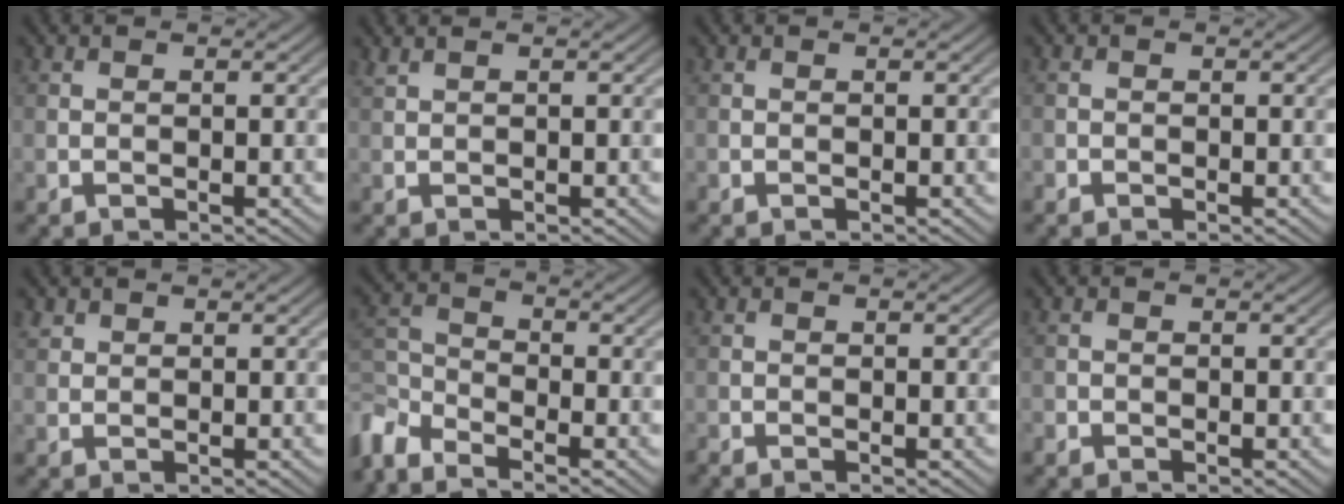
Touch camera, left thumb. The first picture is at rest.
{"total": 1.0, "force": [0.9, 0.0, 0.4], "torque": [-0.014, 0.007, 0.021]}
{"total": 0.0}
{"total": 0.5, "force": [-0.4, 0.4, 0.0], "torque": [0.000, -0.002, -0.008]}
{"total": 1.1, "force": [0.9, 0.7, 0.2], "torque": [-0.005, 0.002, 0.020]}
{"total": 6.6, "force": [-4.9, 2.9, 3.3], "torque": [-0.082, -0.013, -0.112]}
{"total": 0.6, "force": [-0.6, 0.1, 0.2], "torque": [-0.005, -0.003, -0.013]}
{"total": 0.8, "force": [-0.6, 0.6, 0.1], "torque": [0.000, -0.002, -0.014]}